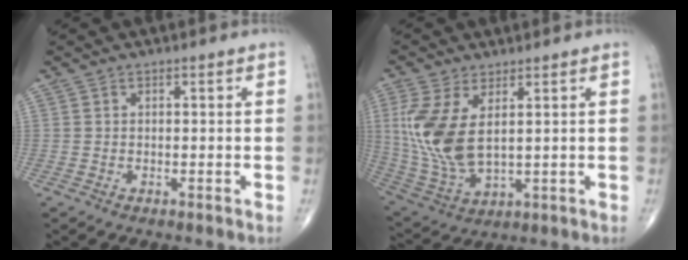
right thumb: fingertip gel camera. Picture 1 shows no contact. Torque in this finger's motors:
{"motor_torque": [-0.75, 1.36, 1.27, 0.34, 0.19]}